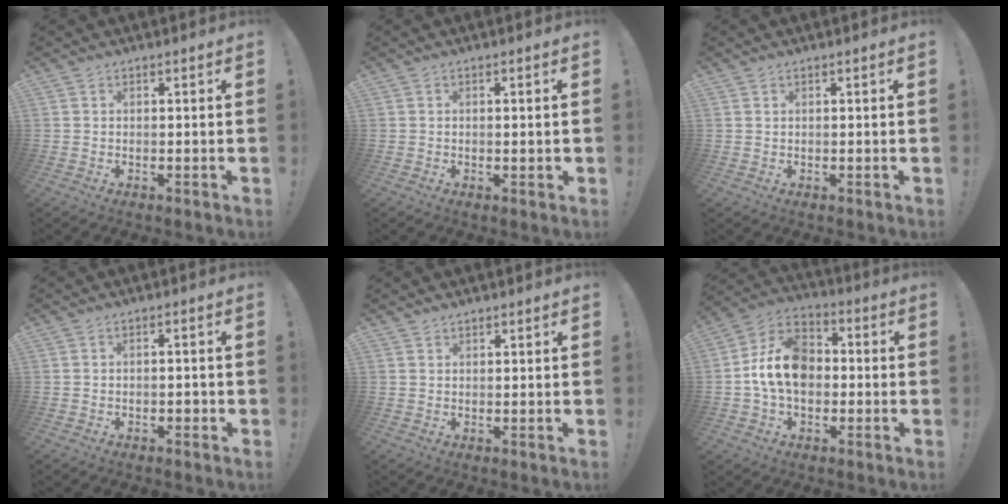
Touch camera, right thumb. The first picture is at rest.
{"total": 1.5, "force": [0.0, 0.2, 1.5], "torque": [-0.015, -0.005, -0.002]}
{"total": 0.7, "force": [0.5, 0.3, 0.3], "torque": [-0.005, 0.000, 0.010]}
{"total": 1.8, "force": [-1.2, 0.8, 1.2], "torque": [-0.021, 0.005, -0.019]}
{"total": 1.1, "force": [0.9, 0.5, 0.1], "torque": [0.003, -0.005, 0.017]}
{"total": 14.2, "force": [-0.6, 10.0, 10.1], "torque": [-0.174, 0.024, -0.009]}